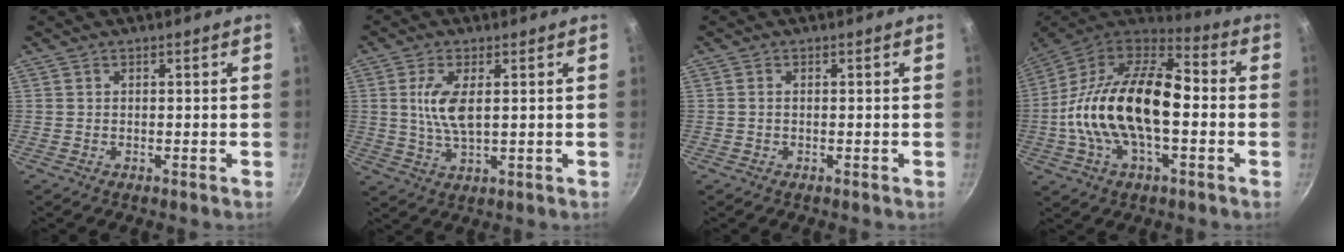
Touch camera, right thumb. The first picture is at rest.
{"total": 7.1, "force": [1.3, 2.8, 6.4], "torque": [-0.131, -0.003, 0.027]}
{"total": 0.6, "force": [-0.1, 0.3, 0.5], "torque": [-0.010, 0.003, -0.002]}
{"total": 24.5, "force": [-1.9, 12.9, 20.7], "torque": [-0.370, 0.042, -0.049]}